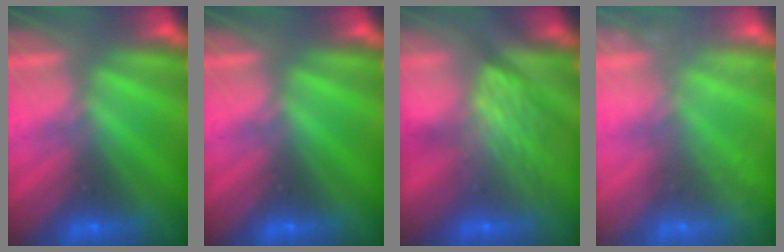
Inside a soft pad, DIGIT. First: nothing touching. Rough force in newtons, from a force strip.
{"total": 0.0}
{"total": 7.3}
{"total": 2.4}